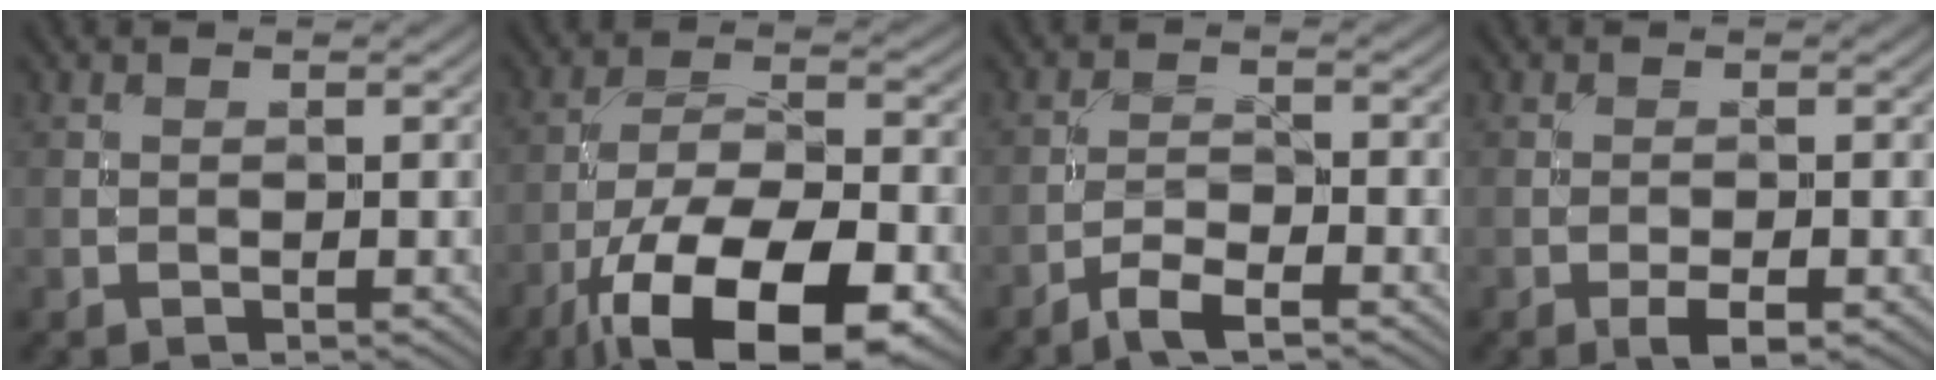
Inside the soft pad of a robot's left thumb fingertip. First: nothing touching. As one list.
[{"total": 16.6, "force": [-9.0, 6.6, 12.2], "torque": [-0.216, -0.019, -0.159]}, {"total": 3.8, "force": [-2.9, 0.8, 2.3], "torque": [-0.050, 0.000, -0.063]}, {"total": 2.3, "force": [-1.2, 0.7, 1.9], "torque": [-0.032, -0.001, -0.023]}]